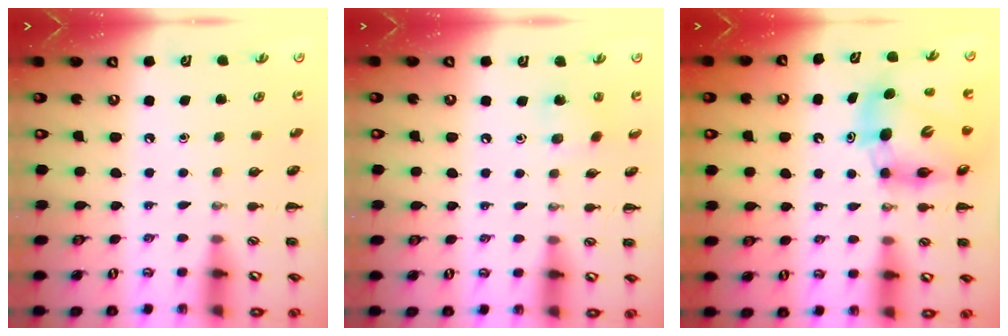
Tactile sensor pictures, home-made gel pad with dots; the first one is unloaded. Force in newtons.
{"total": 3.6, "press": 3.5, "slide": 0.9}
{"total": 10.4, "press": 9.9, "slide": 3.2}